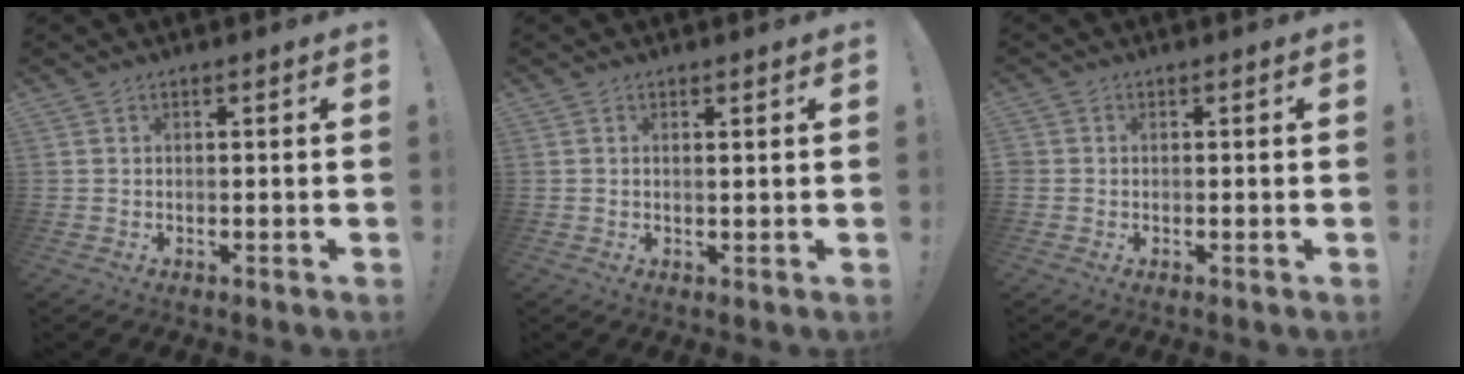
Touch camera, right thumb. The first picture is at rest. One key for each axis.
{"total": 1.1, "fx": 0.8, "fy": -0.2, "fz": 0.8, "tx": 0.000, "ty": -0.006, "tz": 0.010}
{"total": 0.6, "fx": -0.2, "fy": 0.6, "fz": 0.0, "tx": 0.001, "ty": 0.000, "tz": -0.003}